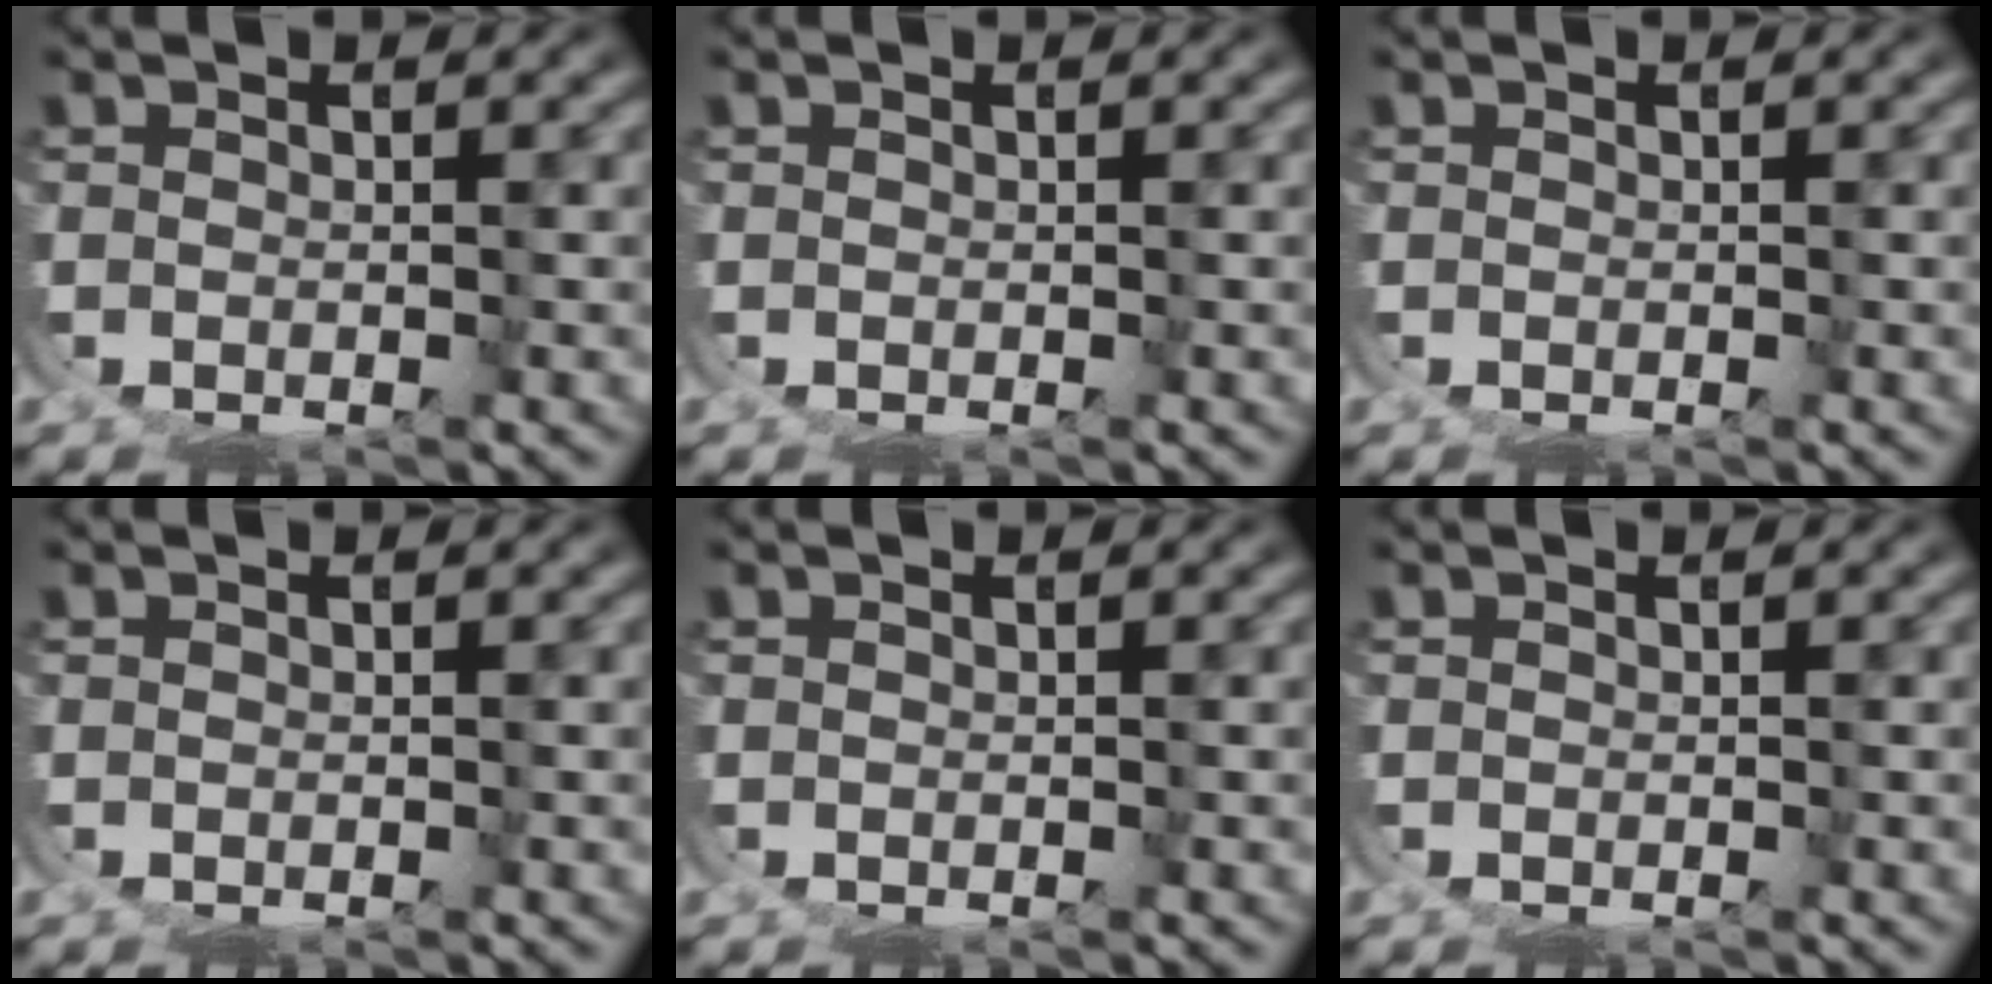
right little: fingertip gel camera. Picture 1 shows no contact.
{"total": 0.0}
{"total": 0.0}
{"total": 0.0}
{"total": 0.0}
{"total": 0.0}